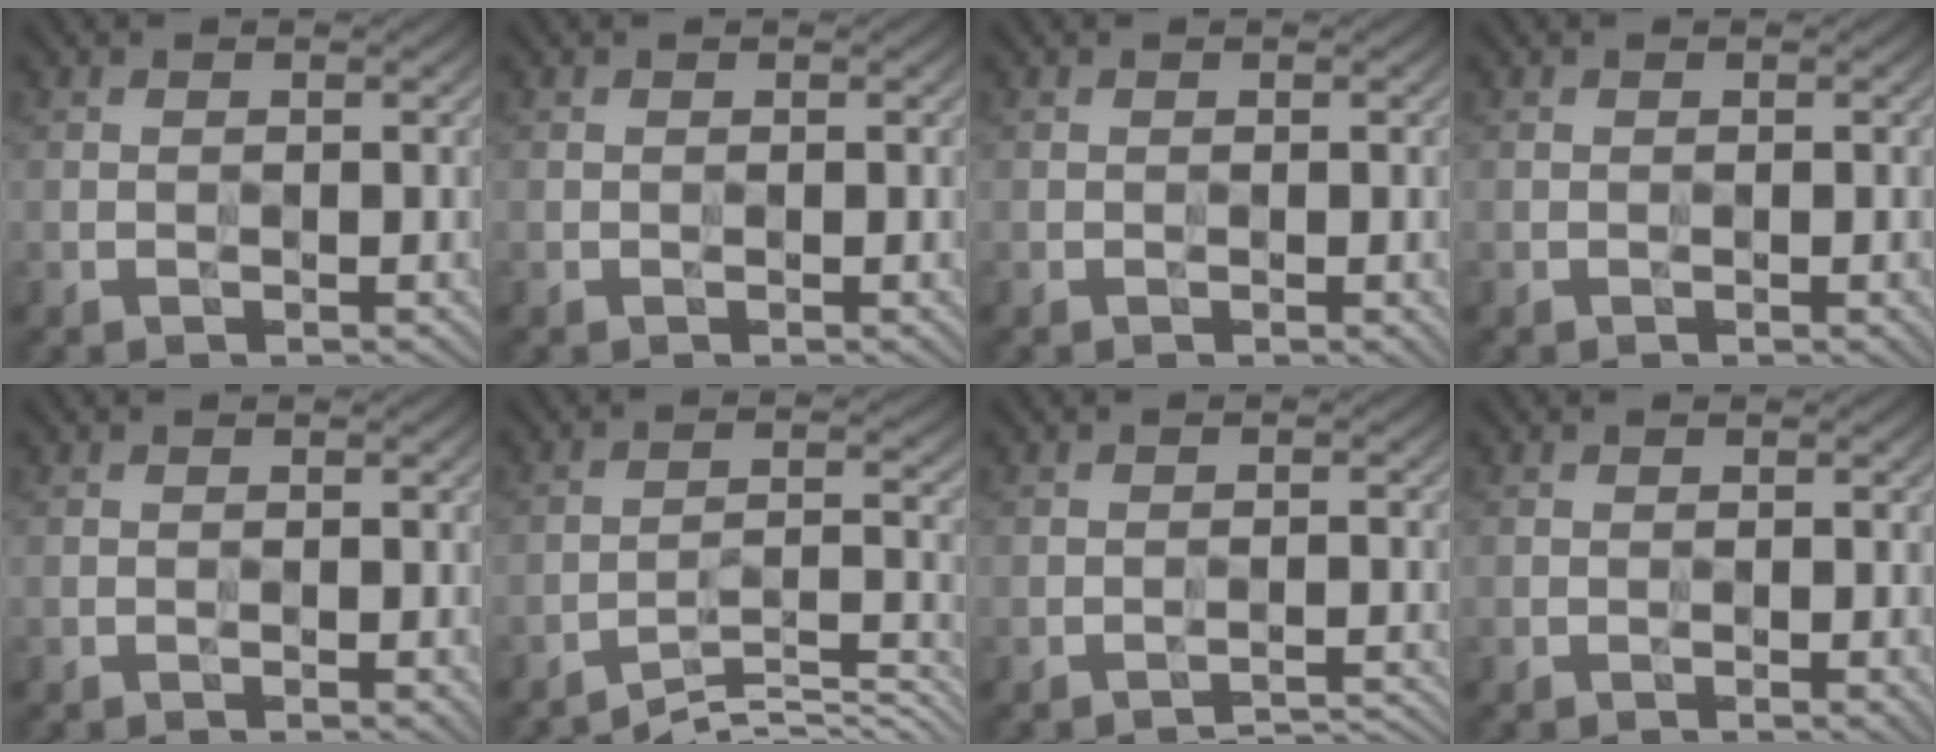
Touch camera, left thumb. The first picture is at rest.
{"total": 0.0}
{"total": 1.9, "force": [-0.6, 0.9, 1.6], "torque": [-0.011, -0.003, -0.004]}
{"total": 1.6, "force": [-0.6, 0.7, 1.4], "torque": [-0.009, -0.001, -0.004]}
{"total": 1.7, "force": [-0.5, 0.8, 1.4], "torque": [-0.011, -0.002, -0.004]}
{"total": 6.5, "force": [-6.1, 0.6, 2.2], "torque": [-0.024, 0.003, -0.104]}
{"total": 2.8, "force": [-2.8, 0.3, 0.2], "torque": [0.010, -0.003, -0.036]}
{"total": 2.5, "force": [-0.7, 1.2, 2.0], "torque": [-0.016, -0.004, -0.004]}